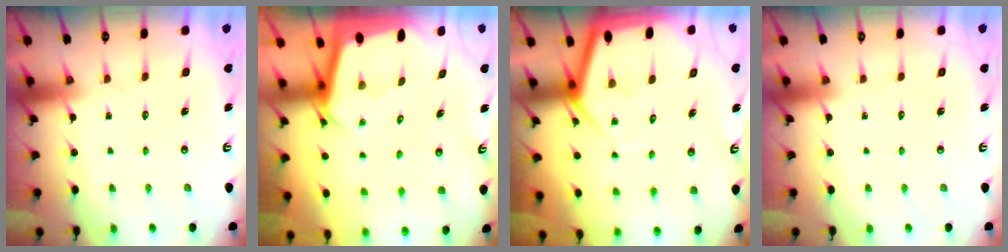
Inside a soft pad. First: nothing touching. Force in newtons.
{"total": 4.0, "press": 4.0, "slide": 0.3}
{"total": 8.8, "press": 8.8, "slide": 0.8}
{"total": 0.0}